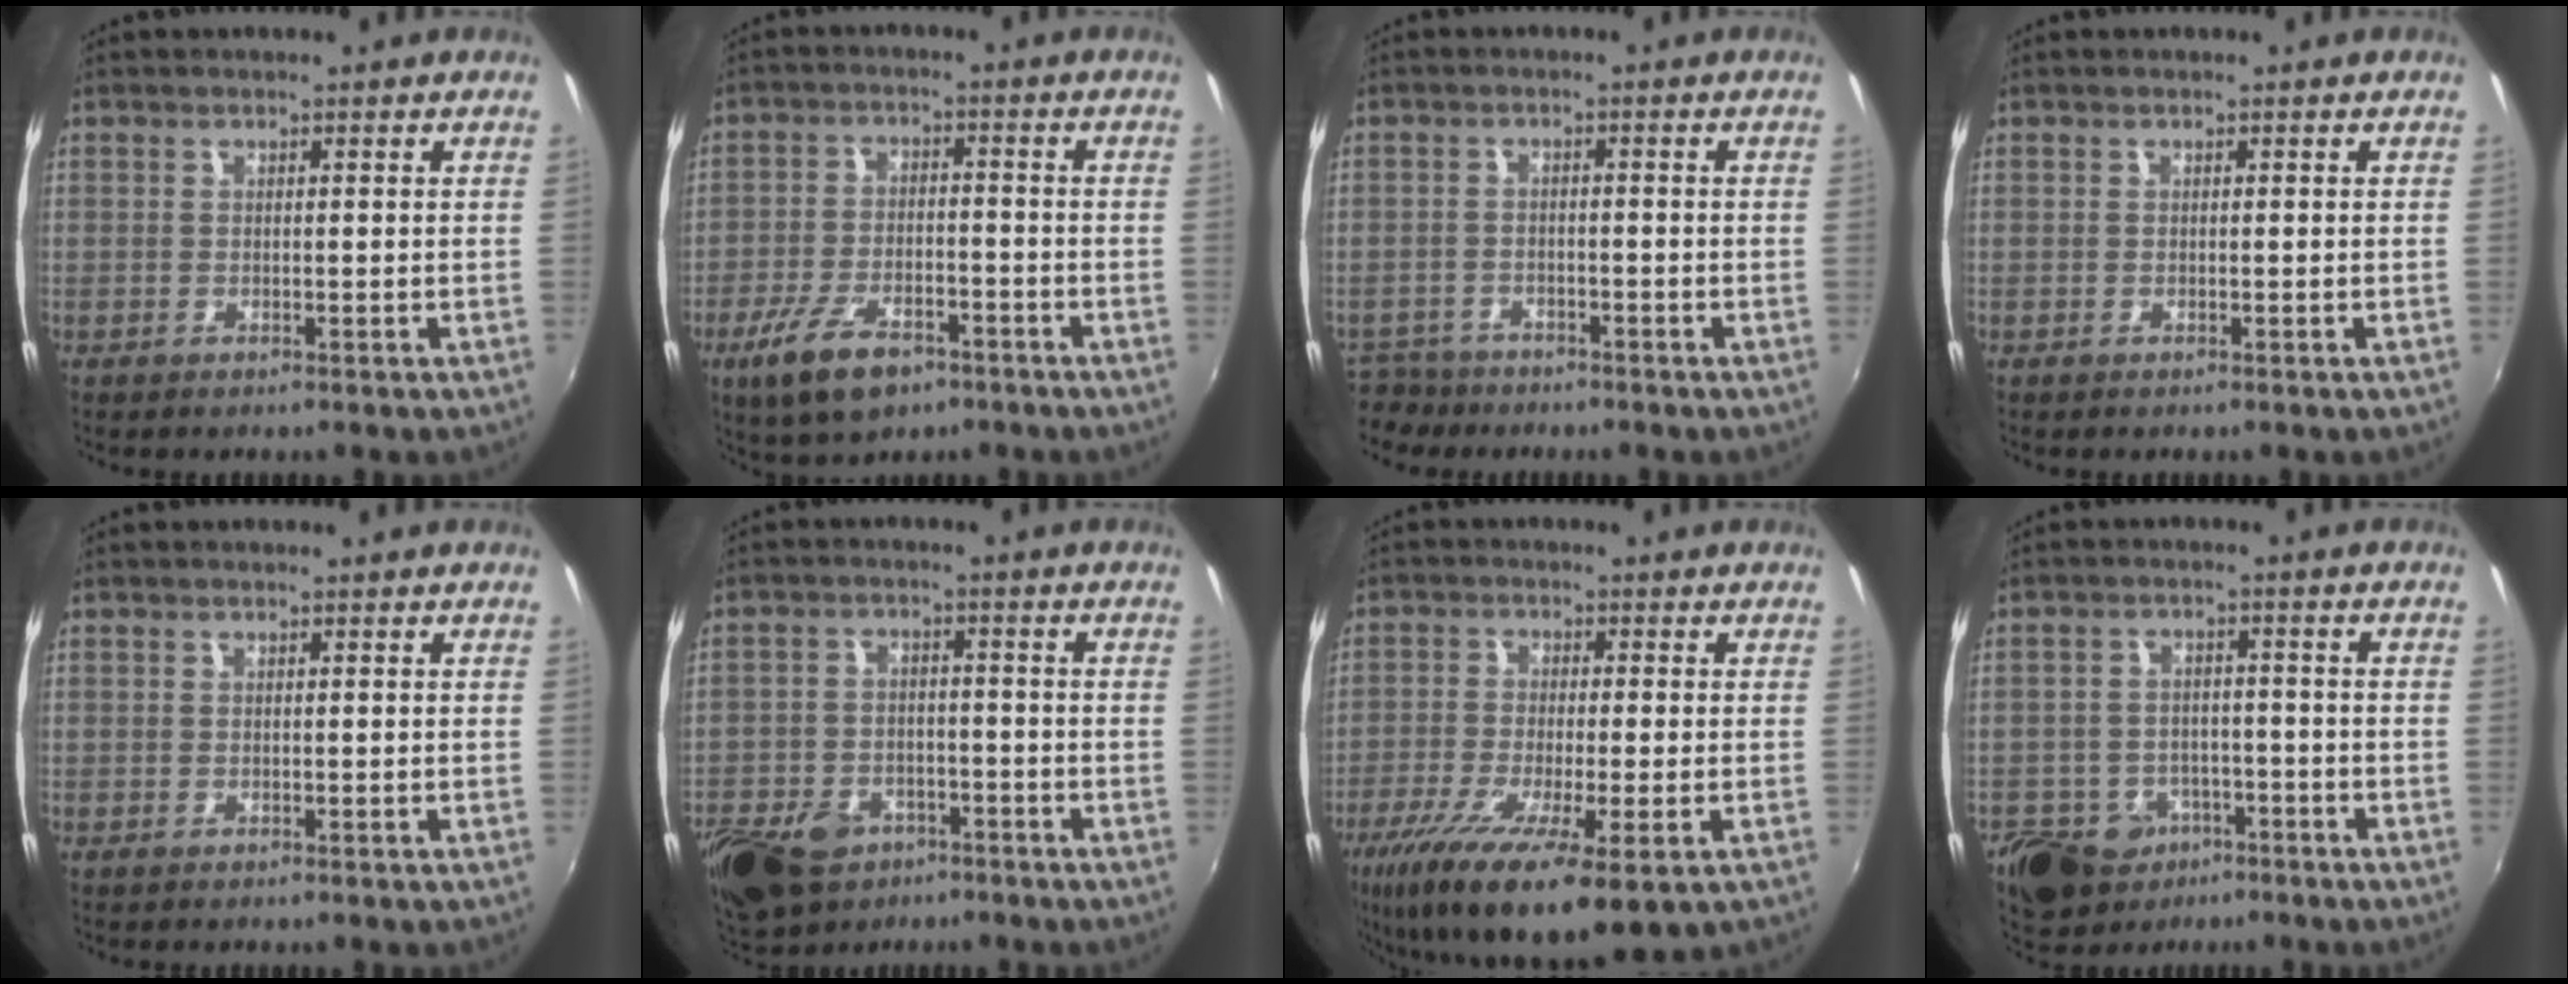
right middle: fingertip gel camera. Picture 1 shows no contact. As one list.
[{"total": 10.7, "force": [-6.6, 4.7, 7.0], "torque": [-0.157, -0.018, -0.113]}, {"total": 6.6, "force": [-5.6, 3.3, 1.3], "torque": [-0.049, -0.008, -0.097]}, {"total": 0.0}, {"total": 0.0}, {"total": 16.1, "force": [-9.6, 10.4, 7.8], "torque": [-0.208, -0.014, -0.156]}, {"total": 16.4, "force": [-8.7, 3.9, 13.3], "torque": [-0.260, -0.059, -0.146]}, {"total": 11.9, "force": [-6.8, 8.8, 4.2], "torque": [-0.113, 0.009, -0.092]}]